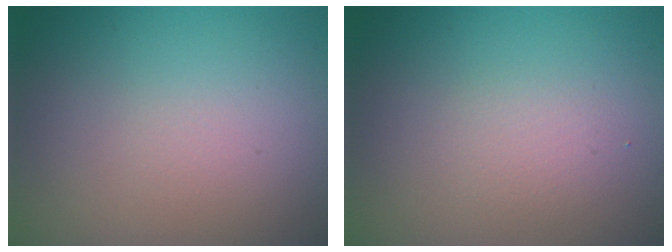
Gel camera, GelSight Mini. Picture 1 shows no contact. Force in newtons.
{"total": 1.3, "press": 1.3, "slide": 0.0}